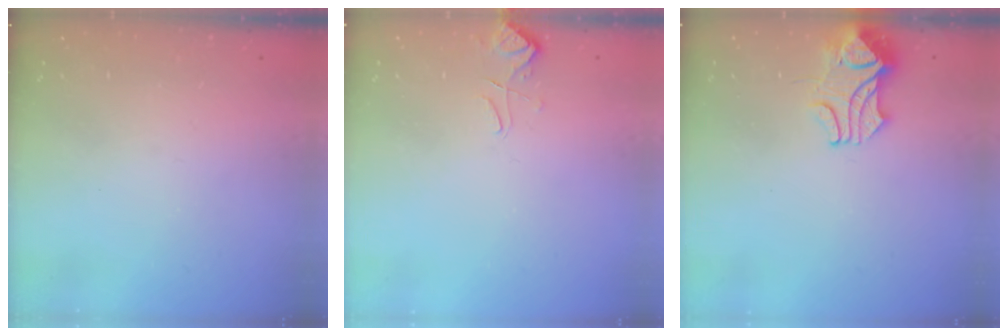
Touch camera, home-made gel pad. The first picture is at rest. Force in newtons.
{"total": 3.0, "press": 2.9, "slide": 0.6}
{"total": 2.0, "press": 1.9, "slide": 0.8}